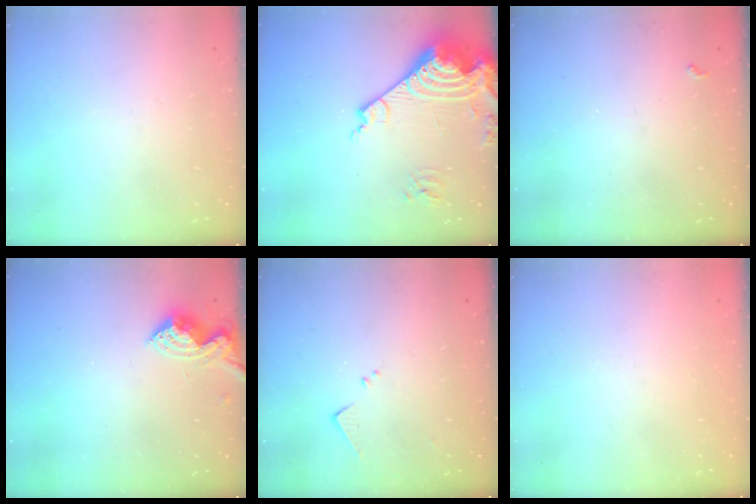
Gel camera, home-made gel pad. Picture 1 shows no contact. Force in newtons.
{"total": 17.7, "press": 17.5, "slide": 2.3}
{"total": 3.9, "press": 3.8, "slide": 0.6}
{"total": 8.3, "press": 8.3, "slide": 0.2}
{"total": 5.9, "press": 5.8, "slide": 0.7}
{"total": 1.1, "press": 1.0, "slide": 0.1}